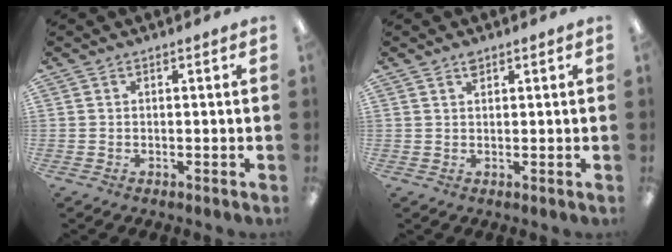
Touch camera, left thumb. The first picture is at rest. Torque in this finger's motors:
{"motor_torque": [0.38, 0.23, 0.19, -0.39, 0.00]}